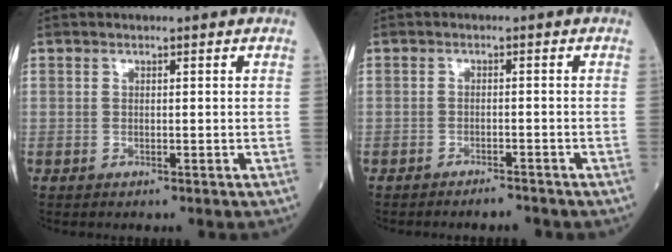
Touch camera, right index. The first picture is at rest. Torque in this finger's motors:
{"motor_torque": [0.06, -0.10, -0.04, -0.02]}